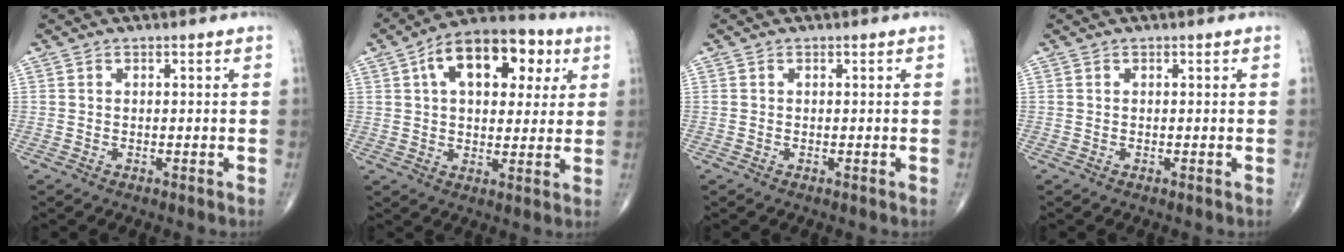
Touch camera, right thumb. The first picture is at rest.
{"total": 17.1, "force": [6.0, 9.6, 12.8], "torque": [-0.157, 0.010, 0.085]}
{"total": 0.0}
{"total": 0.0}